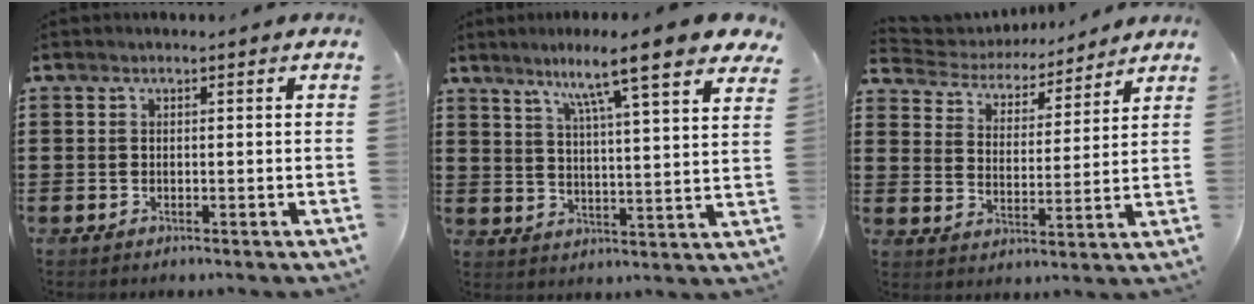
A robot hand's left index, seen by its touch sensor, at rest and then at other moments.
{"total": 9.4, "force": [7.4, -0.4, 5.9], "torque": [-0.114, -0.041, 0.113]}
{"total": 4.6, "force": [4.5, 0.9, 0.2], "torque": [-0.033, -0.029, 0.073]}